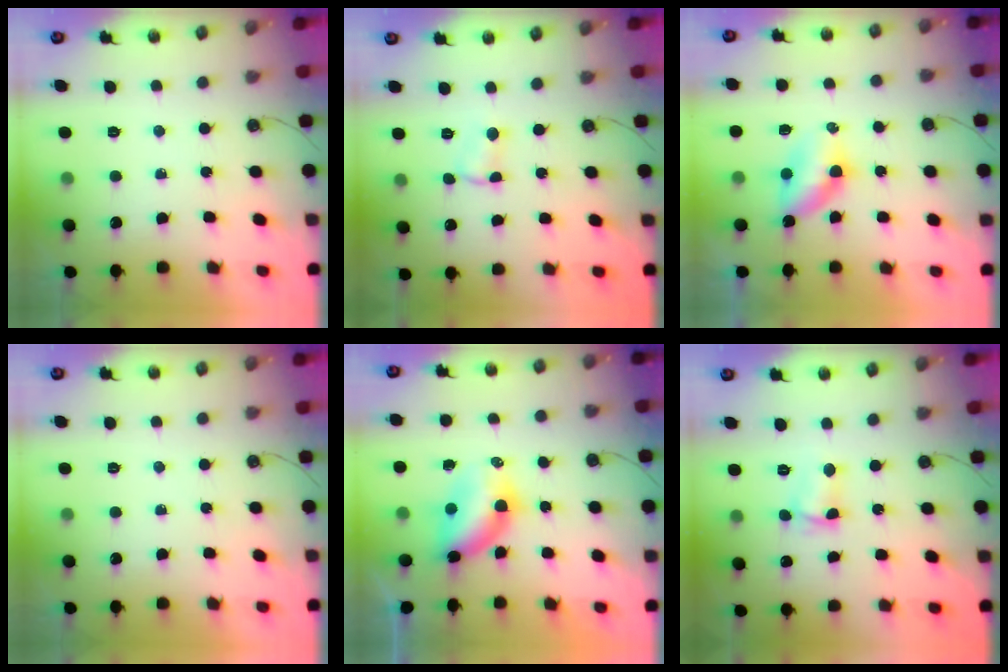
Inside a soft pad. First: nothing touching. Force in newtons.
{"total": 2.5, "press": 2.5, "slide": 0.4}
{"total": 5.8, "press": 5.2, "slide": 2.5}
{"total": 0.0}
{"total": 7.9, "press": 6.9, "slide": 3.8}
{"total": 4.0, "press": 3.2, "slide": 2.4}